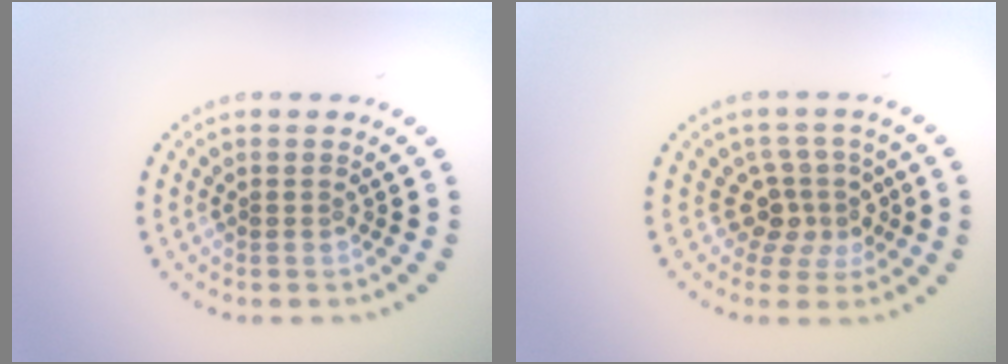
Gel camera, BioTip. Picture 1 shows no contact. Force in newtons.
{"total": 3.1, "press": 2.3, "slide": 2.1}